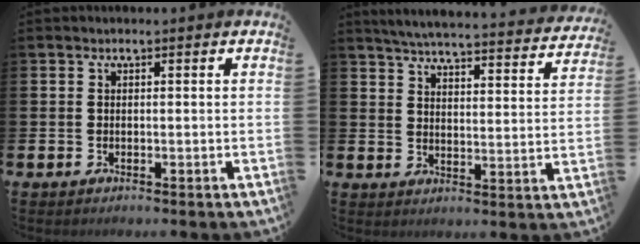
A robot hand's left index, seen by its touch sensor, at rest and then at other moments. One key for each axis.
{"total": 5.3, "fx": 5.1, "fy": 0.2, "fz": 1.4, "tx": -0.040, "ty": -0.044, "tz": 0.083}